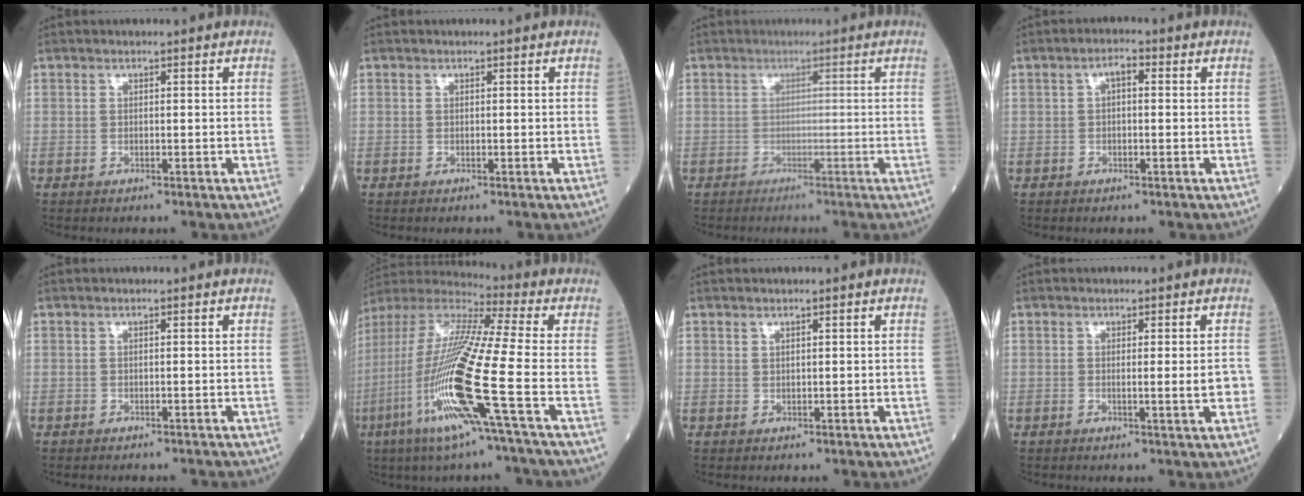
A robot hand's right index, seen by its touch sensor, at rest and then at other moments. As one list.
[{"total": 0.0}, {"total": 1.0, "force": [-0.9, -0.1, 0.3], "torque": [0.000, 0.002, -0.014]}, {"total": 2.4, "force": [0.5, 0.9, 2.1], "torque": [-0.036, 0.011, 0.005]}, {"total": 1.1, "force": [-1.1, -0.1, 0.2], "torque": [0.000, 0.000, -0.015]}, {"total": 20.0, "force": [-6.5, -0.4, 18.9], "torque": [-0.414, -0.032, -0.142]}, {"total": 0.5, "force": [0.5, 0.1, 0.2], "torque": [-0.003, -0.003, 0.009]}, {"total": 2.9, "force": [-0.2, 0.2, 2.9], "torque": [-0.036, -0.002, -0.003]}]